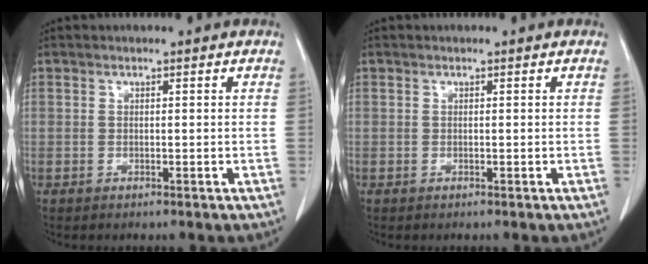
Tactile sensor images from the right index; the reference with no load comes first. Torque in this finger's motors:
{"motor_torque": [0.00, 0.00, 0.00, 0.00]}